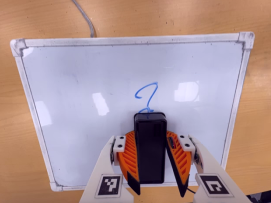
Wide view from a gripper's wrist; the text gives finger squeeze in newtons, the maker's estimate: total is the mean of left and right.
{"total": 8.6, "left": 8.1, "right": 9.0}